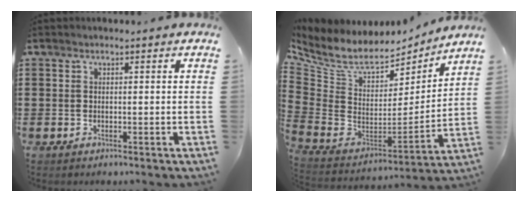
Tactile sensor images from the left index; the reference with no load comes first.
{"total": 7.1, "force": [5.5, 3.2, 3.2], "torque": [-0.095, -0.047, 0.096]}